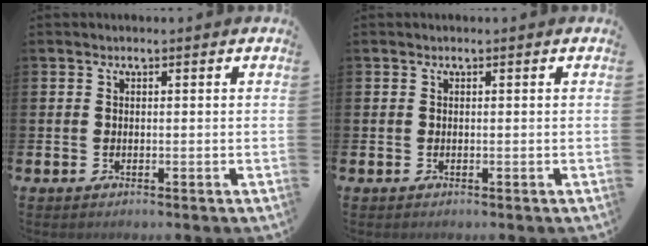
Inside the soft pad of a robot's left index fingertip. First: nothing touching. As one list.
[{"total": 0.0}]